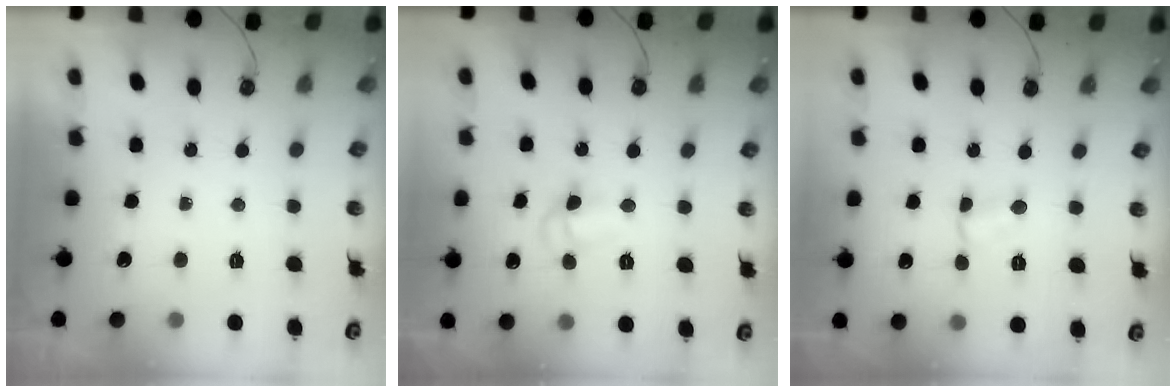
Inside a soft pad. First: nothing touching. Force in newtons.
{"total": 7.8, "press": 6.9, "slide": 3.6}
{"total": 2.9, "press": 2.9, "slide": 0.5}